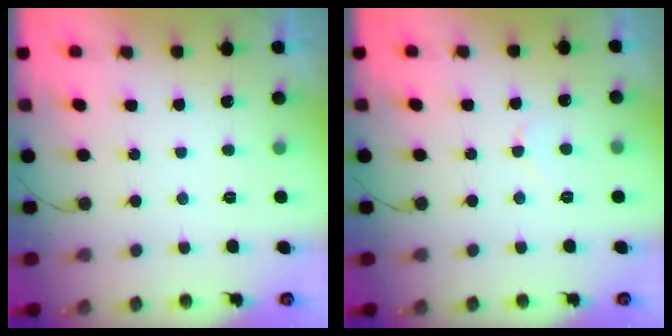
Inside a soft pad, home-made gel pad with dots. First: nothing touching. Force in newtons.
{"total": 3.5, "press": 3.5, "slide": 0.4}